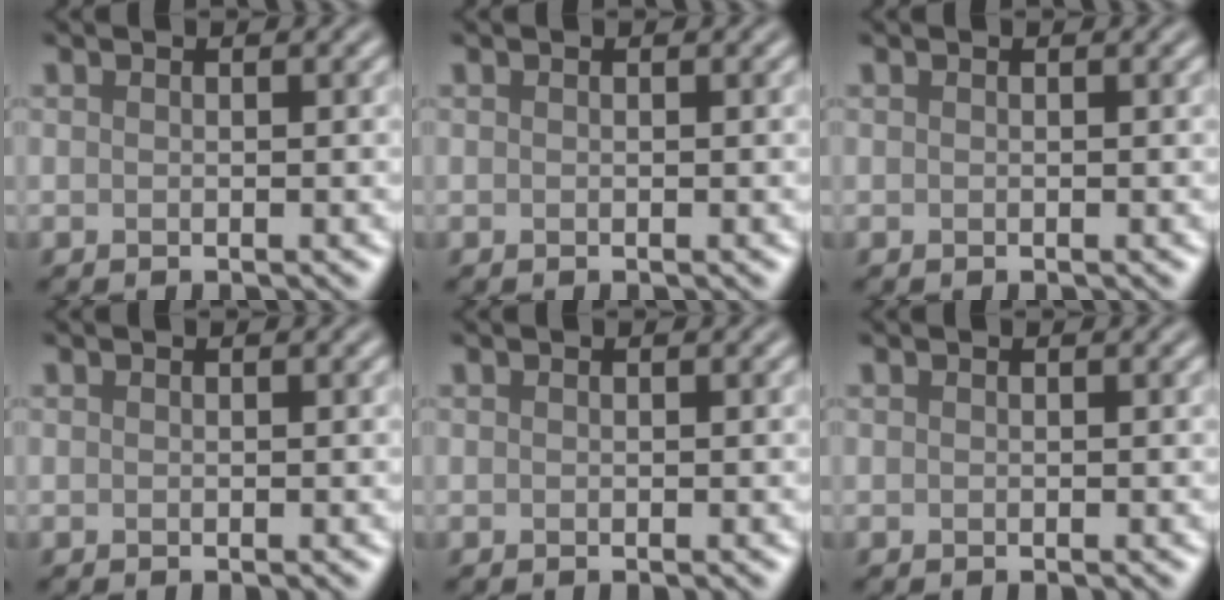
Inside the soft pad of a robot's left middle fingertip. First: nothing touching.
{"total": 0.0}
{"total": 0.0}
{"total": 0.0}
{"total": 0.0}
{"total": 0.0}